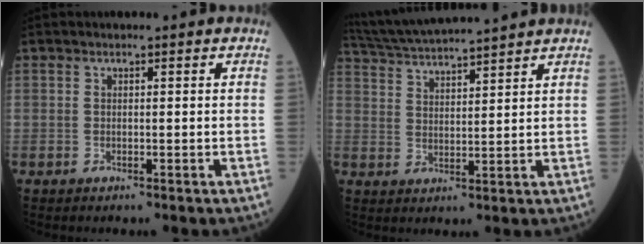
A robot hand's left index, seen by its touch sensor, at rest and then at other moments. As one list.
[{"total": 13.1, "force": [12.2, -0.5, 5.0], "torque": [-0.103, 0.024, 0.200]}]